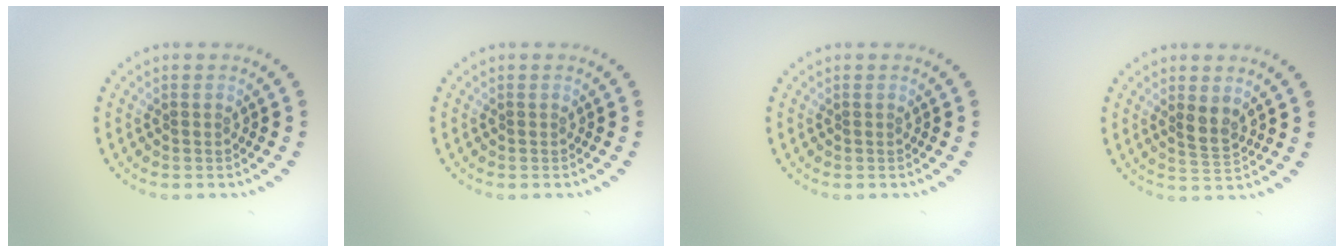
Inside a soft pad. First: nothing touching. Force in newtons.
{"total": 0.0}
{"total": 0.0}
{"total": 1.9, "press": 1.8, "slide": 0.8}